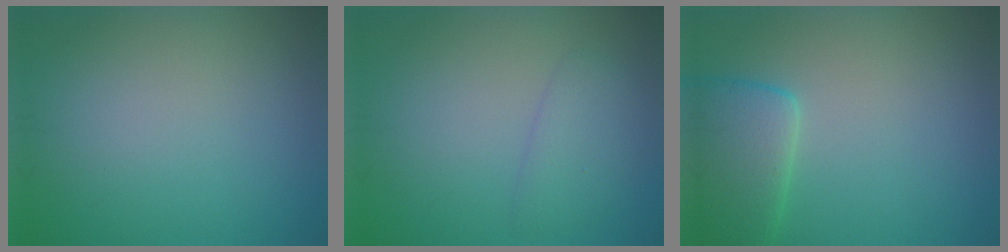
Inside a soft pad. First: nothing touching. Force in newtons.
{"total": 2.2, "press": 2.2, "slide": 0.1}
{"total": 5.2, "press": 5.2, "slide": 0.4}